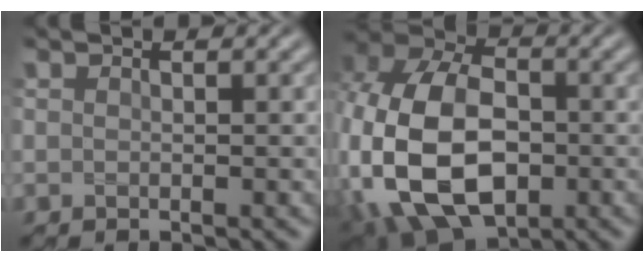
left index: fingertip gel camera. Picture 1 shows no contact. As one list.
[{"total": 16.2, "force": [-2.9, 11.1, 11.4], "torque": [-0.253, -0.028, -0.043]}]